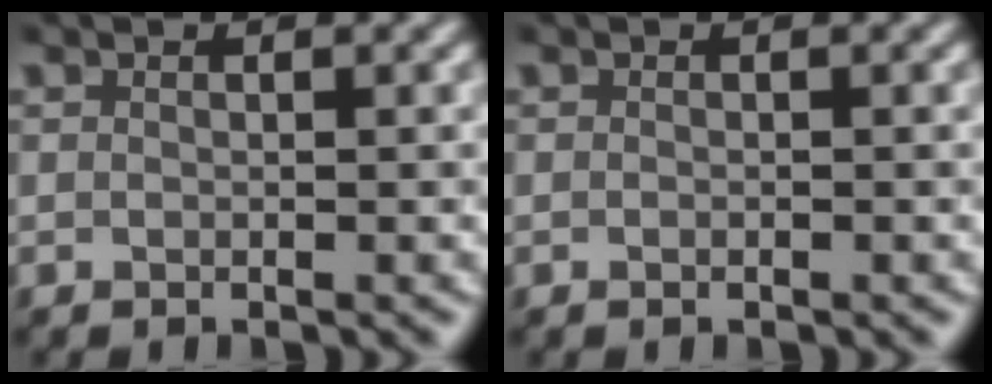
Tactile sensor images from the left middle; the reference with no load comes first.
{"total": 0.0}